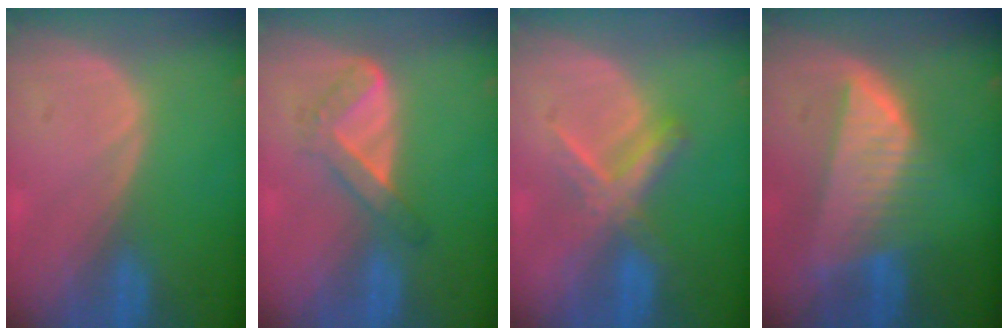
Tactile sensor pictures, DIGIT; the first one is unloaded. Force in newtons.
{"total": 4.5, "press": 4.2, "slide": 1.6}
{"total": 5.5, "press": 5.4, "slide": 0.5}
{"total": 8.2, "press": 7.2, "slide": 3.9}